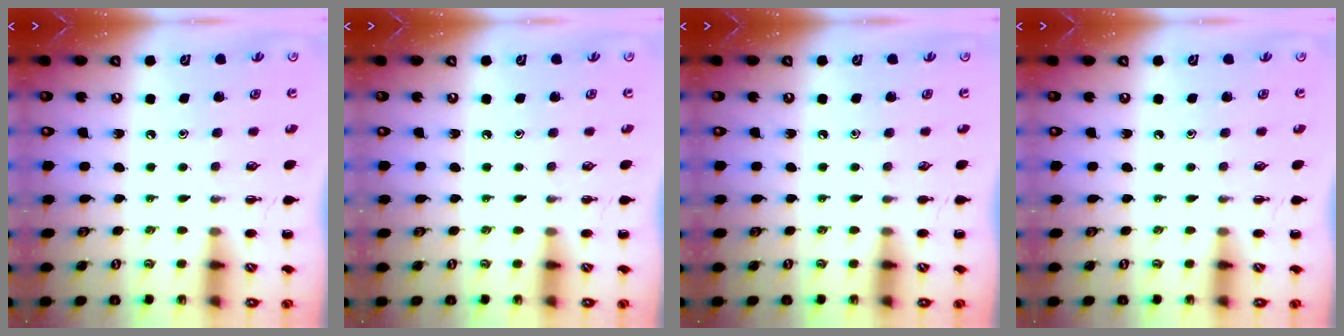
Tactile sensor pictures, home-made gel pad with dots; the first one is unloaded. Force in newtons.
{"total": 0.0}
{"total": 0.0}
{"total": 0.0}